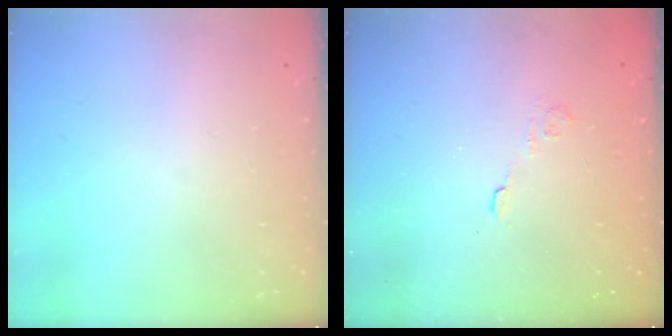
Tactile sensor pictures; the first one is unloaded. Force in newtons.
{"total": 2.6, "press": 2.2, "slide": 1.4}